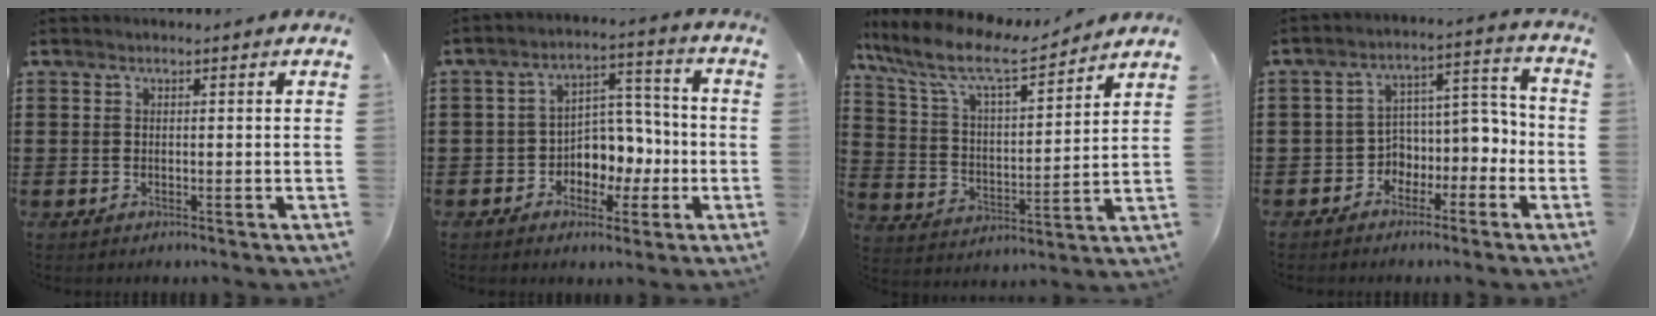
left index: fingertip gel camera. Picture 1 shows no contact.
{"total": 6.0, "force": [-1.6, 5.0, 2.8], "torque": [-0.057, 0.011, -0.031]}
{"total": 9.6, "force": [7.6, 2.0, 5.4], "torque": [-0.135, -0.041, 0.128]}
{"total": 4.8, "force": [-2.5, 3.8, 1.4], "torque": [-0.041, 0.001, -0.054]}